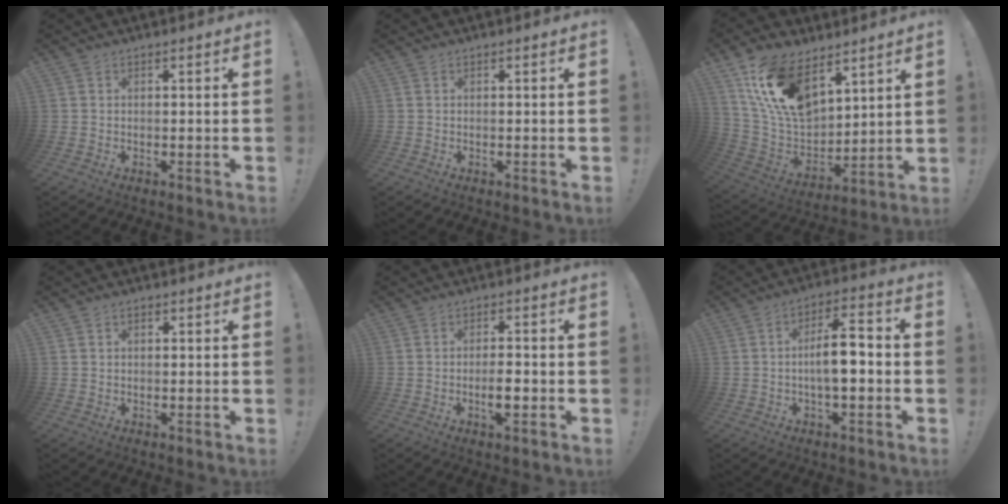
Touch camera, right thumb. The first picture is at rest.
{"total": 0.0}
{"total": 19.0, "force": [10.8, 11.0, 11.1], "torque": [-0.225, -0.060, 0.203]}
{"total": 0.9, "force": [0.4, 0.7, 0.5], "torque": [-0.005, 0.002, 0.006]}
{"total": 4.6, "force": [-1.6, 1.2, 4.2], "torque": [-0.064, -0.001, -0.029]}
{"total": 10.0, "force": [-1.5, 3.4, 9.3], "torque": [-0.153, 0.009, -0.033]}